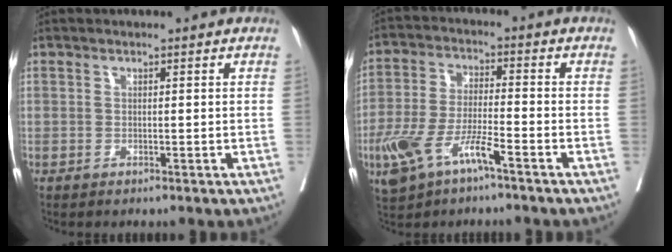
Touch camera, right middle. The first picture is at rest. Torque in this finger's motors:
{"motor_torque": [0.89, -0.95, 0.22, 0.07]}